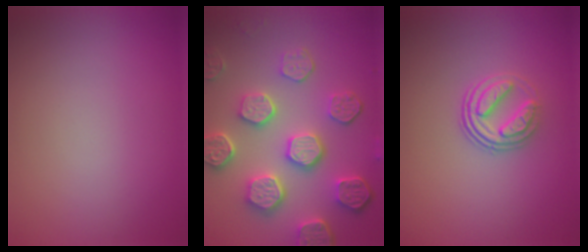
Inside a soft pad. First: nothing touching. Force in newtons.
{"total": 7.2, "press": 5.7, "slide": 4.3}
{"total": 3.1, "press": 2.6, "slide": 1.7}